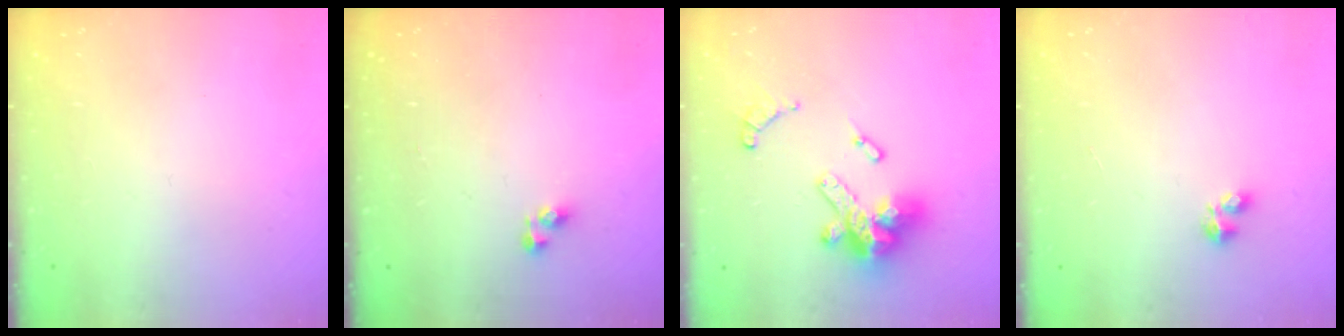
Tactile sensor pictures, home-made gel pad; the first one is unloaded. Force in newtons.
{"total": 3.4, "press": 3.4, "slide": 0.1}
{"total": 16.2, "press": 16.1, "slide": 1.6}
{"total": 2.4, "press": 2.3, "slide": 0.6}